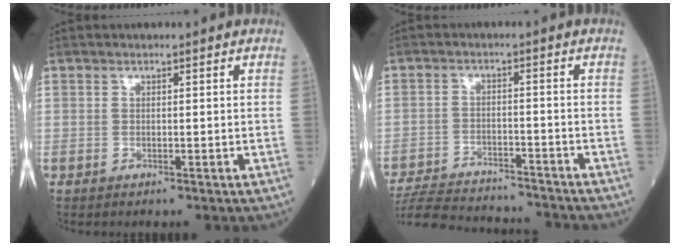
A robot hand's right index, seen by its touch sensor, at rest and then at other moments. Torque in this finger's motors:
{"motor_torque": [-1.58, -0.56, -0.85, -0.21]}